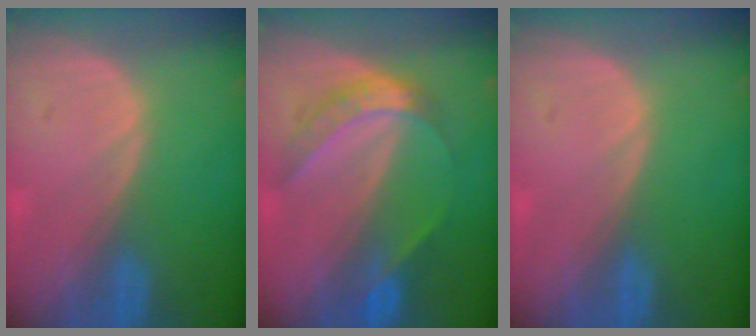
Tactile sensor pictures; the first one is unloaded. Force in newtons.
{"total": 6.2, "press": 5.3, "slide": 3.2}
{"total": 0.0}